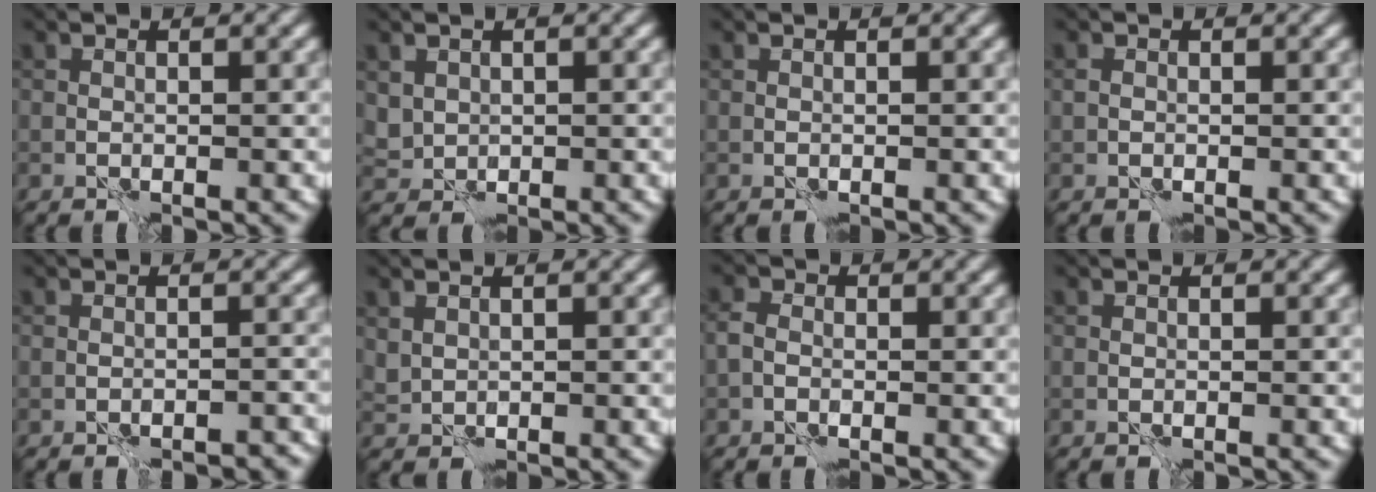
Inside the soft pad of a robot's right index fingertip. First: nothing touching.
{"total": 1.5, "force": [0.6, 1.3, 0.4], "torque": [-0.012, -0.004, 0.016]}
{"total": 0.0}
{"total": 0.6, "force": [-0.1, 0.5, 0.3], "torque": [-0.005, -0.001, -0.003]}
{"total": 2.4, "force": [-2.1, 0.7, 1.0], "torque": [-0.016, 0.012, -0.026]}
{"total": 0.8, "force": [0.5, 0.5, 0.2], "torque": [-0.009, -0.002, 0.016]}
{"total": 1.3, "force": [-0.5, 1.0, 0.7], "torque": [-0.014, 0.004, -0.017]}
{"total": 0.0}